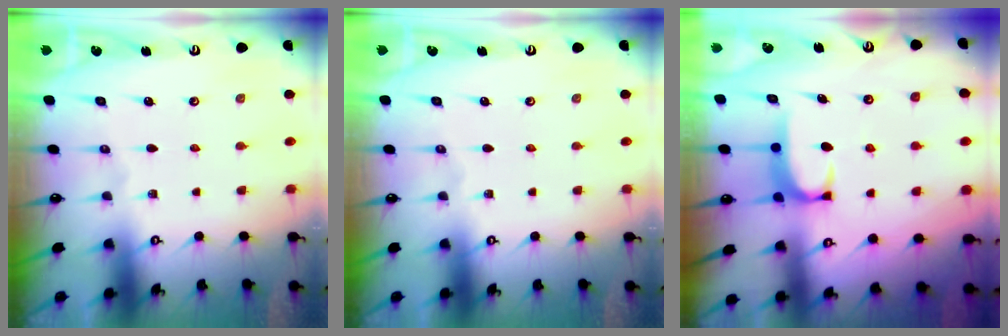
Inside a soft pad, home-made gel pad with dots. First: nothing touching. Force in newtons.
{"total": 0.0}
{"total": 1.8, "press": 1.7, "slide": 0.5}